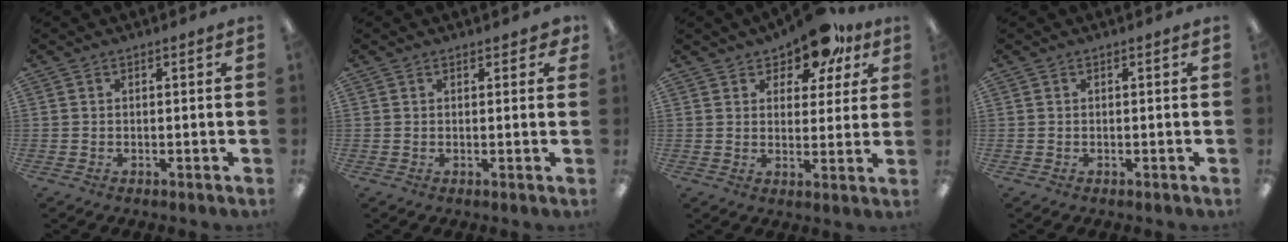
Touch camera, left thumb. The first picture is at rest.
{"total": 1.9, "force": [1.4, 1.0, 0.8], "torque": [-0.011, 0.001, 0.023]}
{"total": 11.6, "force": [9.0, 5.1, 5.3], "torque": [-0.077, -0.047, 0.161]}
{"total": 0.0}